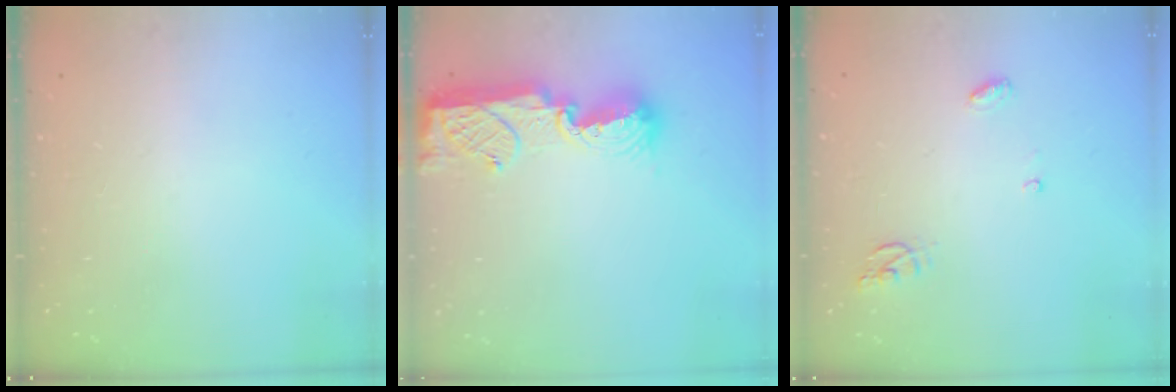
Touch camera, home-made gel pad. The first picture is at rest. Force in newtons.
{"total": 11.0, "press": 11.0, "slide": 0.6}
{"total": 5.3, "press": 5.3, "slide": 0.3}